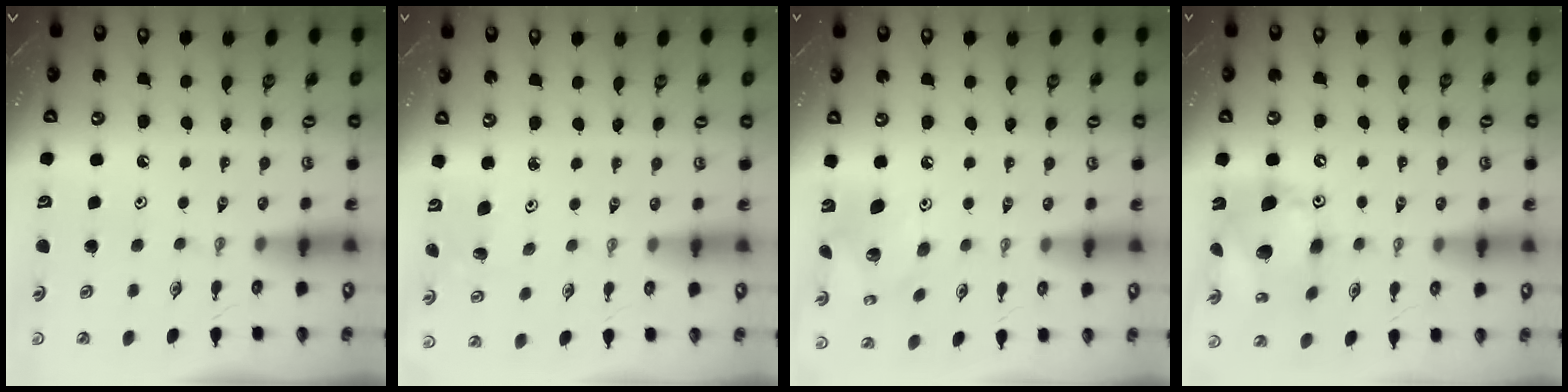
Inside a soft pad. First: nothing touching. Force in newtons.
{"total": 3.0, "press": 3.0, "slide": 0.2}
{"total": 9.6, "press": 9.6, "slide": 0.3}
{"total": 14.2, "press": 14.1, "slide": 1.5}